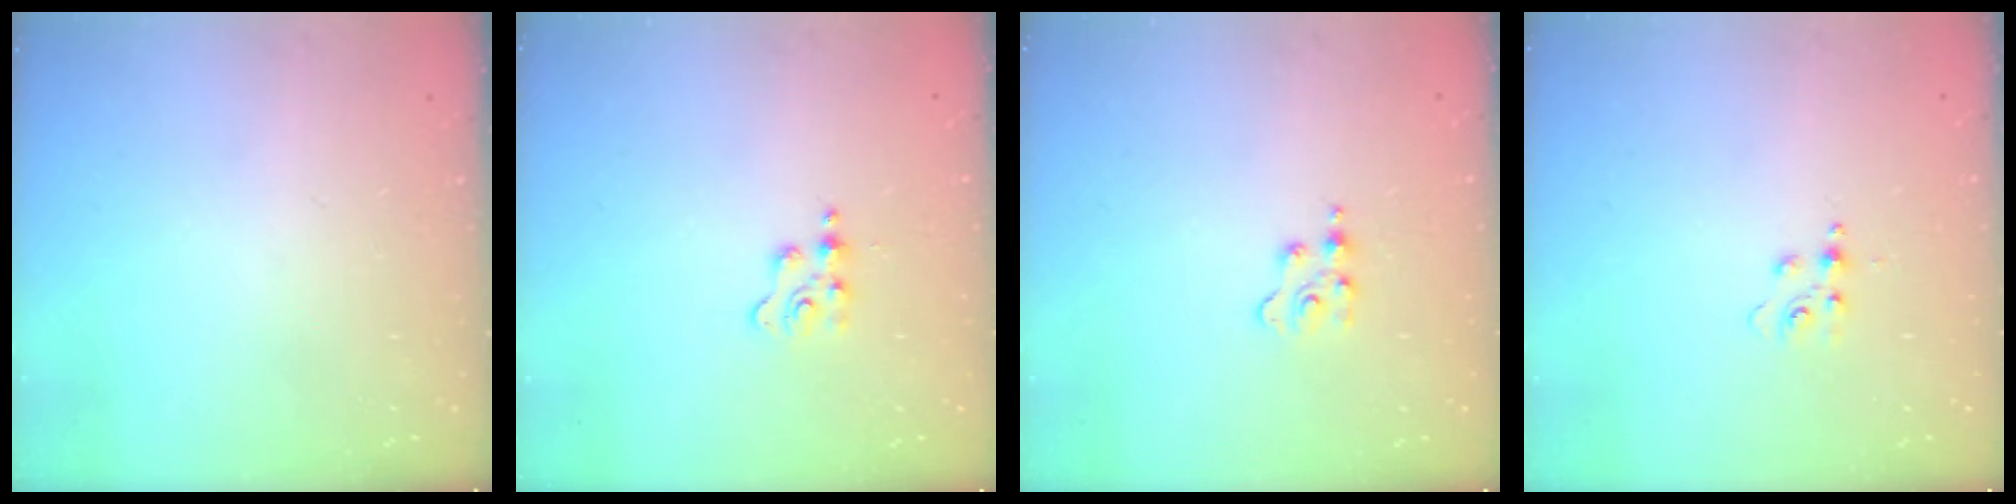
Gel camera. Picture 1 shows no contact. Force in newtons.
{"total": 2.2, "press": 2.2, "slide": 0.4}
{"total": 2.3, "press": 2.3, "slide": 0.3}
{"total": 4.8, "press": 4.7, "slide": 1.1}